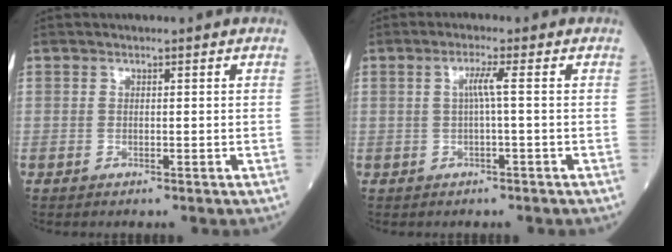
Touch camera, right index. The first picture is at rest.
{"total": 2.4, "force": [0.1, -0.5, 2.3], "torque": [-0.046, 0.003, 0.002]}